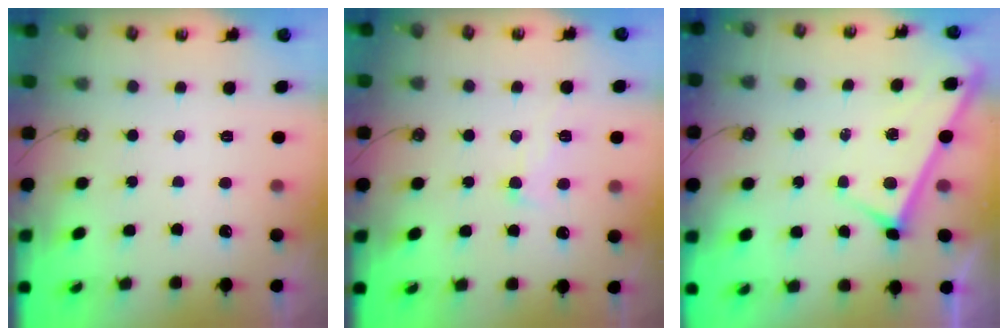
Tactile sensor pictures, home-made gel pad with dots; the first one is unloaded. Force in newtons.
{"total": 3.6, "press": 3.5, "slide": 0.7}
{"total": 2.9, "press": 2.9, "slide": 0.3}